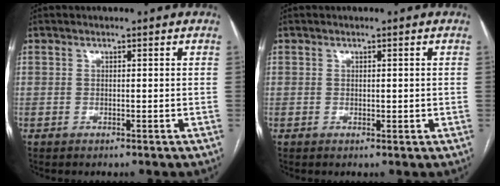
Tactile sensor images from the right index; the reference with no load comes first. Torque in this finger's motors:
{"motor_torque": [-0.23, 0.55, 0.05, 0.03]}